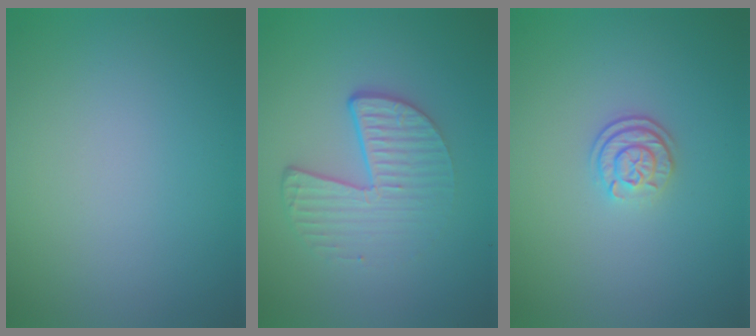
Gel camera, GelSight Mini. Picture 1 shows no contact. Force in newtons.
{"total": 4.7, "press": 3.0, "slide": 3.6}
{"total": 2.3, "press": 1.9, "slide": 1.4}